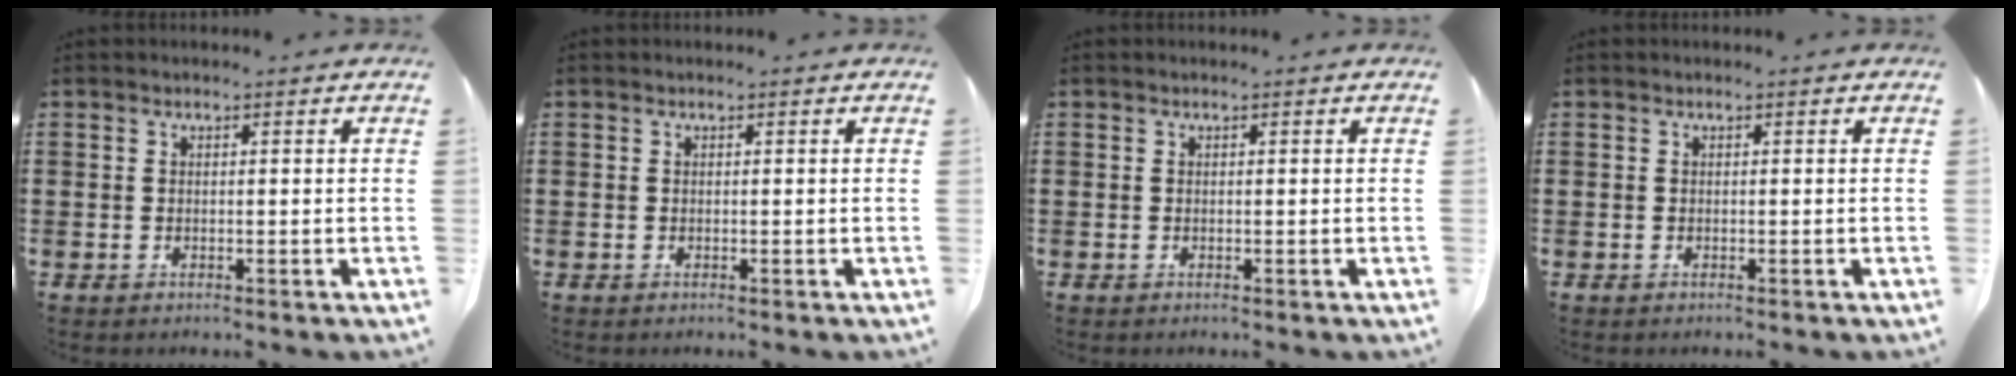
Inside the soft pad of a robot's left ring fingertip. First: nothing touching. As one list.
[{"total": 0.0}, {"total": 0.0}, {"total": 0.0}]